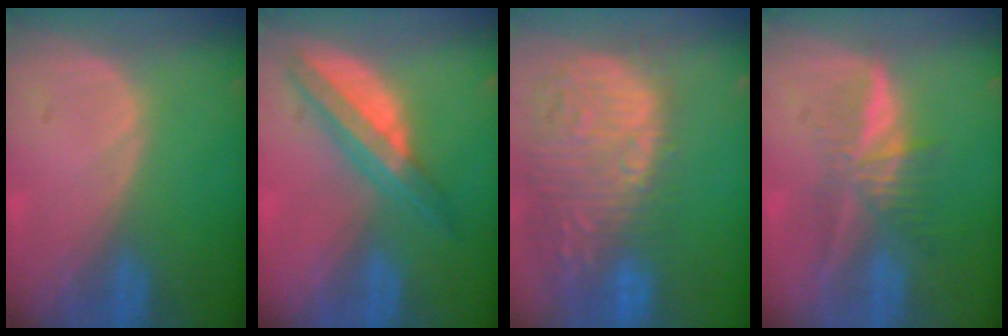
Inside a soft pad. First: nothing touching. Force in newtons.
{"total": 7.2, "press": 6.2, "slide": 3.6}
{"total": 15.8, "press": 12.9, "slide": 9.1}
{"total": 5.9, "press": 5.5, "slide": 2.2}